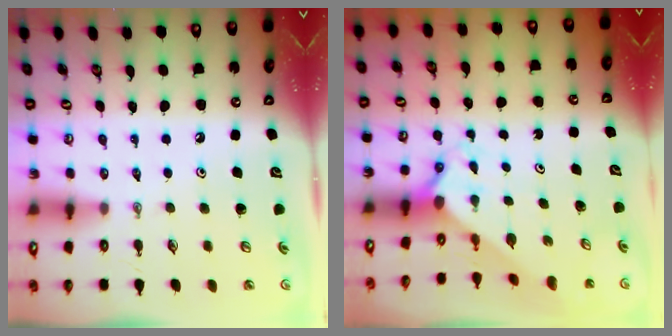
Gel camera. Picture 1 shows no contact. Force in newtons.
{"total": 1.2, "press": 1.2, "slide": 0.1}